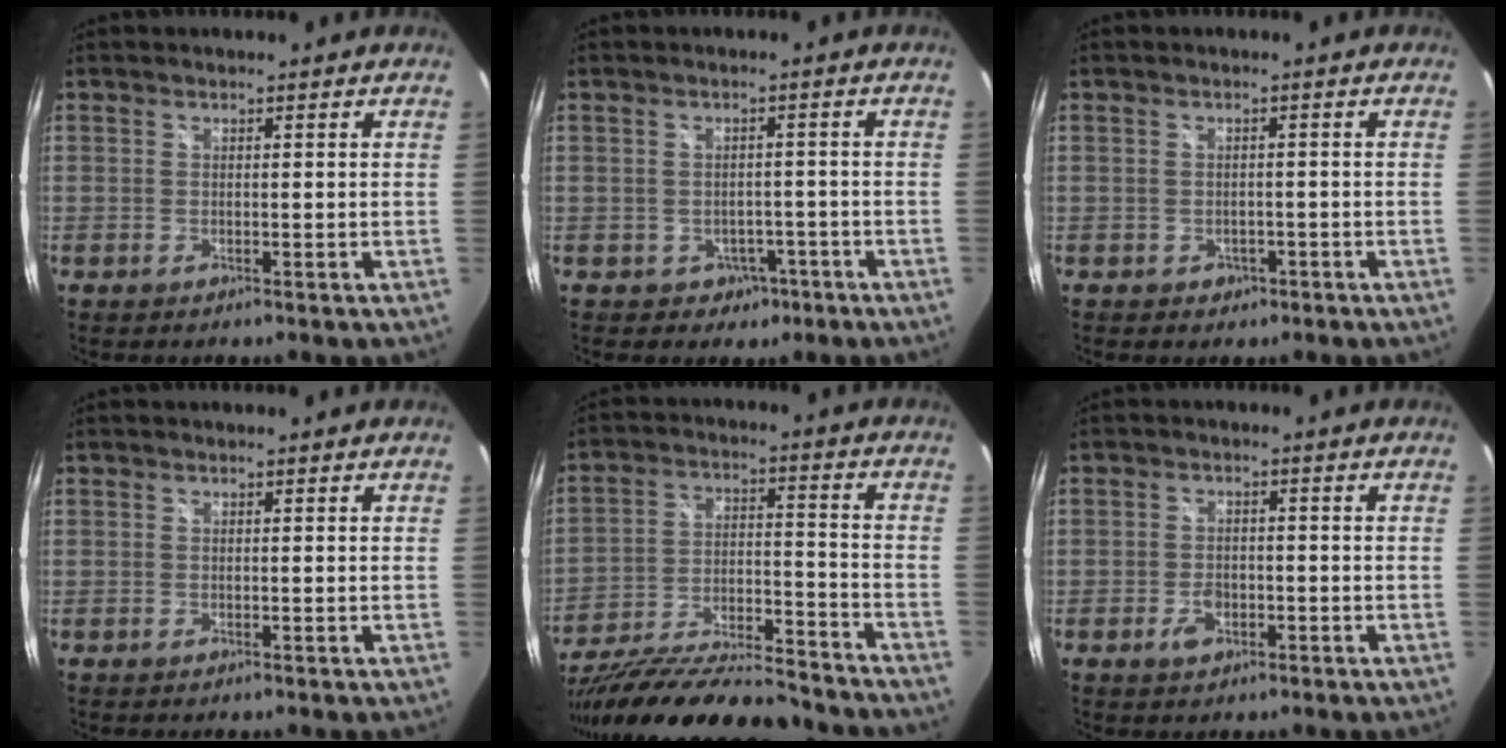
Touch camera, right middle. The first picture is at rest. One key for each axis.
{"total": 4.0, "fx": -1.9, "fy": 3.4, "fz": 0.8, "tx": -0.024, "ty": 0.010, "tz": -0.015}
{"total": 2.4, "fx": -0.9, "fy": 2.1, "fz": 0.7, "tx": -0.016, "ty": 0.000, "tz": -0.009}
{"total": 0.0}
{"total": 25.7, "fx": -21.6, "fy": 5.4, "fz": 13.0, "tx": -0.235, "ty": -0.049, "tz": -0.331}
{"total": 3.5, "fx": -1.7, "fy": 2.3, "fz": 2.0, "tx": -0.040, "ty": 0.001, "tz": -0.028}